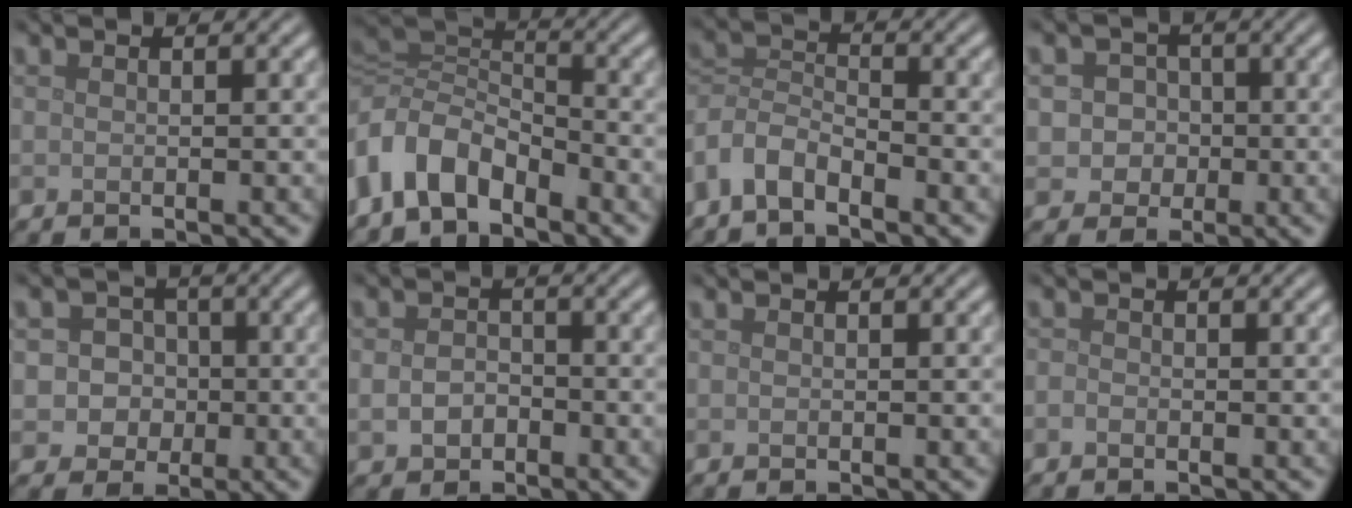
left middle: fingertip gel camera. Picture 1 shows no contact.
{"total": 7.1, "force": [-3.6, 4.4, 4.3], "torque": [-0.087, 0.005, -0.082]}
{"total": 4.0, "force": [-2.9, 1.9, 2.0], "torque": [-0.042, 0.002, -0.070]}
{"total": 3.5, "force": [0.0, 3.3, 1.2], "torque": [0.001, 0.013, -0.013]}
{"total": 3.7, "force": [-0.1, 3.5, 1.2], "torque": [0.003, 0.014, -0.018]}
{"total": 2.3, "force": [-0.7, 1.8, 1.1], "torque": [-0.022, -0.003, -0.018]}
{"total": 0.0}
{"total": 0.6, "force": [-0.4, 0.3, 0.3], "torque": [-0.005, -0.003, -0.010]}